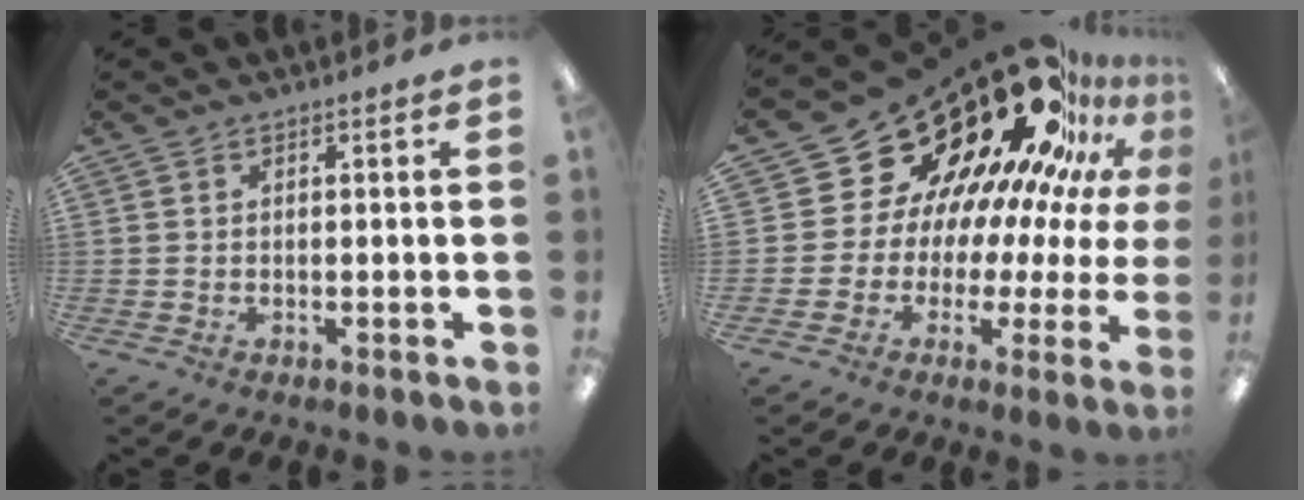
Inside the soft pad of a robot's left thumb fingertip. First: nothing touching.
{"total": 31.0, "force": [19.7, 17.0, 16.8], "torque": [-0.225, -0.175, 0.390]}